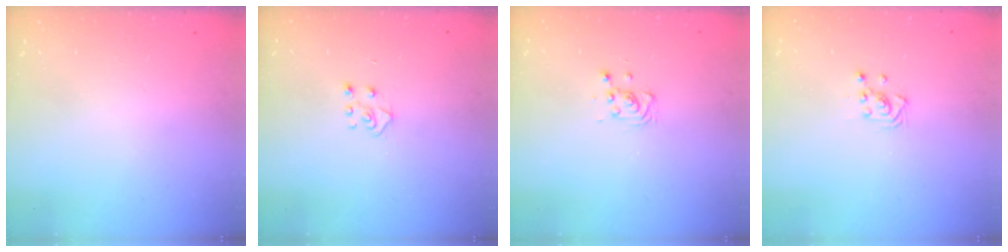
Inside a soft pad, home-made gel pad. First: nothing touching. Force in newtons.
{"total": 5.5, "press": 5.5, "slide": 0.5}
{"total": 4.7, "press": 4.6, "slide": 1.1}
{"total": 2.9, "press": 2.8, "slide": 0.3}